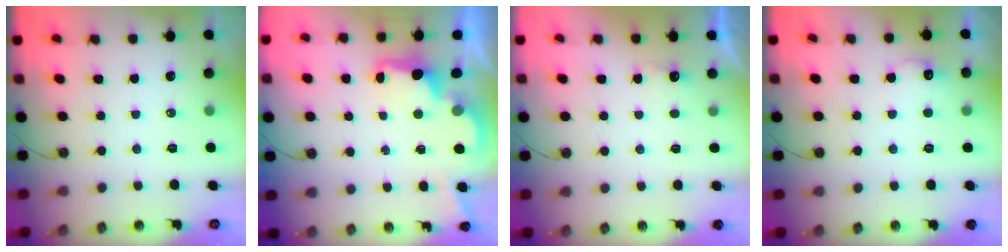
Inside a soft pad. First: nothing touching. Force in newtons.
{"total": 2.5, "press": 2.4, "slide": 0.8}
{"total": 1.6, "press": 1.5, "slide": 0.7}
{"total": 6.9, "press": 6.8, "slide": 1.2}